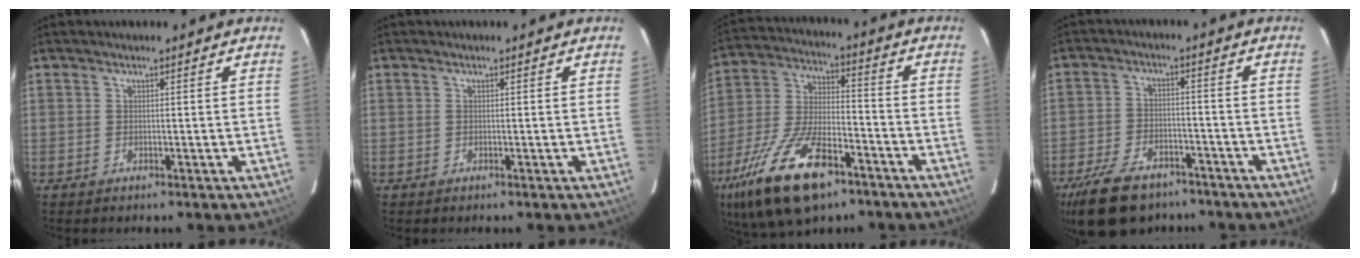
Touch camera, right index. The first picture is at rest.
{"total": 0.0}
{"total": 20.9, "force": [-12.4, 8.8, 14.3], "torque": [-0.298, -0.027, -0.218]}
{"total": 14.4, "force": [-10.5, 7.3, 6.8], "torque": [-0.161, -0.001, -0.165]}